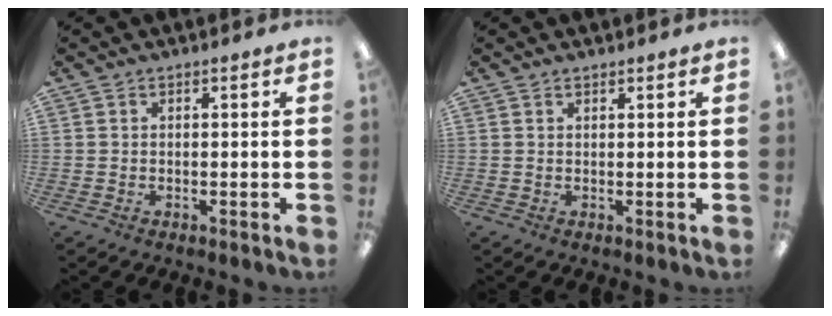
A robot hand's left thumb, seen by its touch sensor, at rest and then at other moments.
{"total": 1.0, "force": [0.9, 0.2, 0.4], "torque": [-0.009, 0.000, 0.016]}